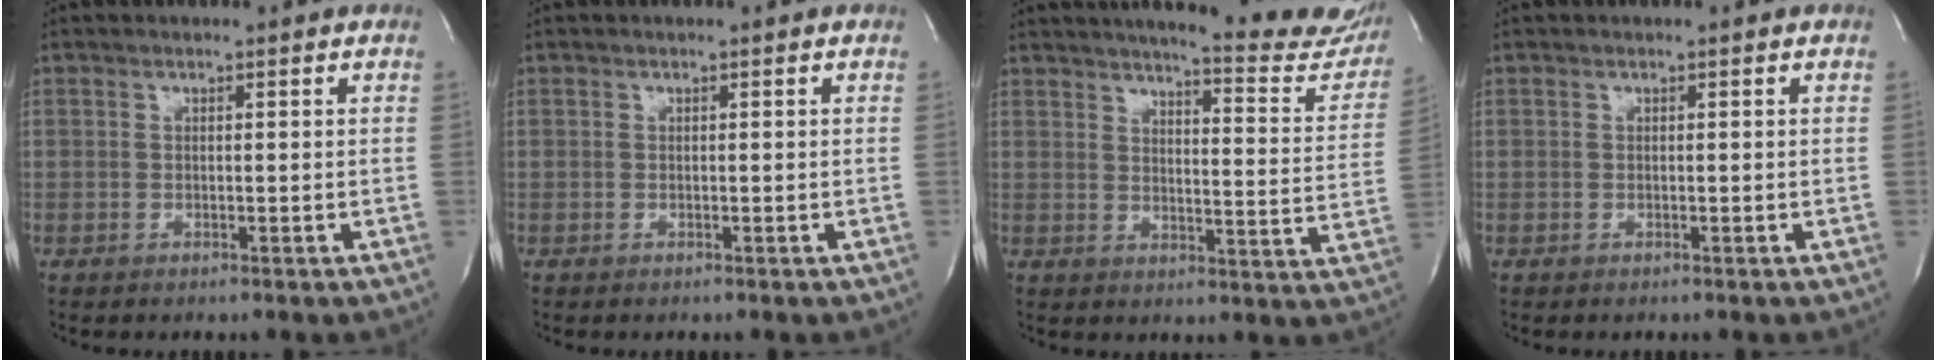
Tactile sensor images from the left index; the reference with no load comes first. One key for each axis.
{"total": 0.0}
{"total": 22.0, "fx": 19.7, "fy": 2.7, "fz": 9.6, "tx": -0.127, "ty": -0.074, "tz": 0.223}
{"total": 0.0}